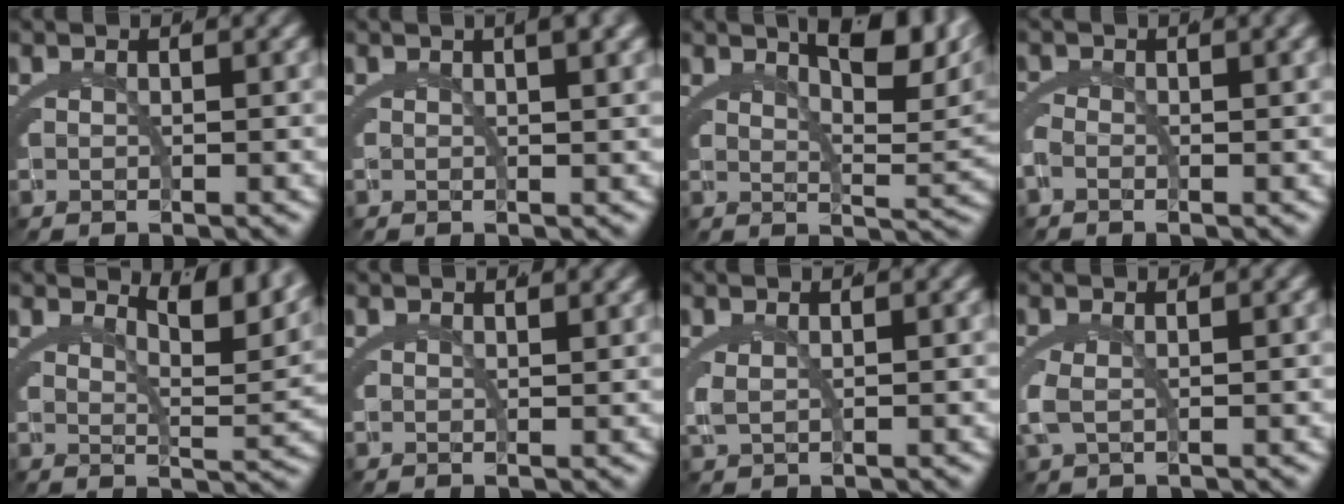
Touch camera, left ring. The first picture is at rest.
{"total": 1.9, "force": [0.8, 0.0, 1.7], "torque": [-0.020, 0.009, 0.012]}
{"total": 8.0, "force": [5.4, 1.1, 5.9], "torque": [-0.056, 0.018, 0.076]}
{"total": 1.2, "force": [-0.1, 0.0, 1.2], "torque": [-0.026, 0.000, -0.002]}
{"total": 5.8, "force": [4.3, 0.3, 3.9], "torque": [-0.041, 0.004, 0.065]}
{"total": 1.0, "force": [1.0, -0.1, 0.3], "torque": [-0.002, -0.002, 0.015]}
{"total": 1.4, "force": [0.6, 0.2, 1.2], "torque": [-0.038, -0.009, 0.022]}
{"total": 1.9, "force": [0.3, 0.4, 1.8], "torque": [-0.051, -0.008, 0.014]}